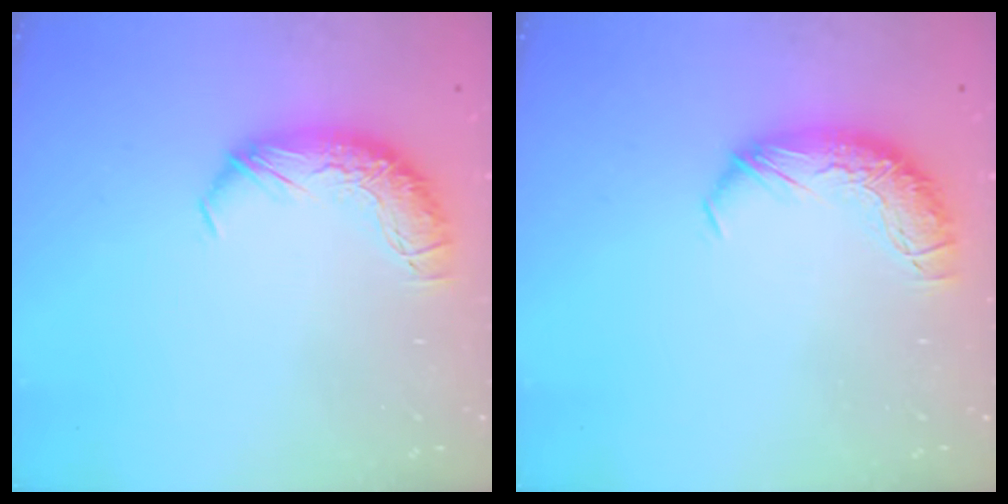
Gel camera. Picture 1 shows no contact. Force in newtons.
{"total": 0.0}